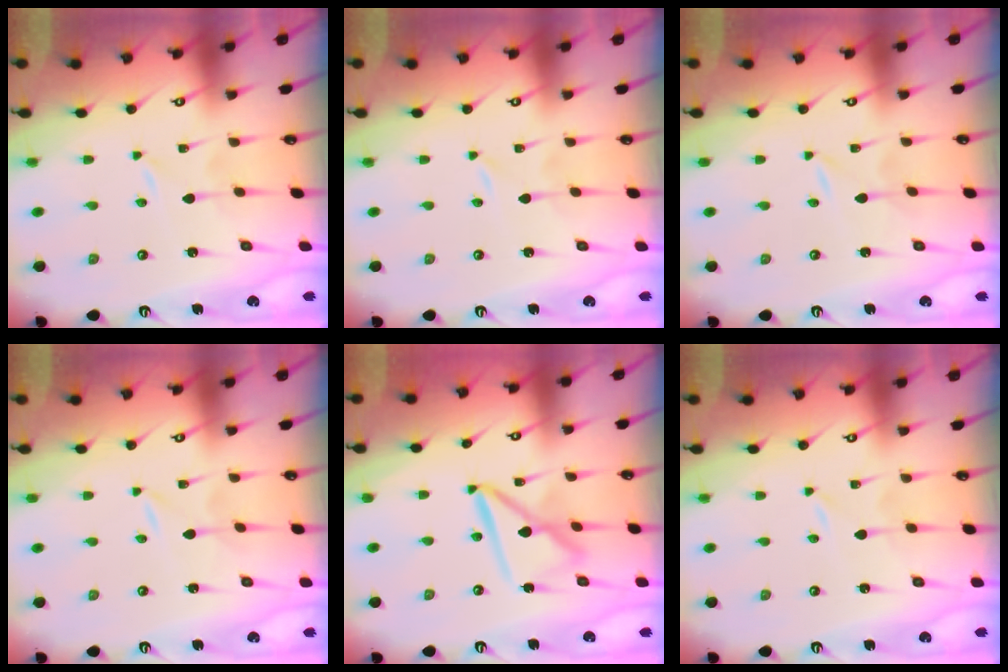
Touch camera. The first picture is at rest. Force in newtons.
{"total": 0.0}
{"total": 0.0}
{"total": 0.0}
{"total": 13.0, "press": 12.9, "slide": 1.2}
{"total": 0.0}